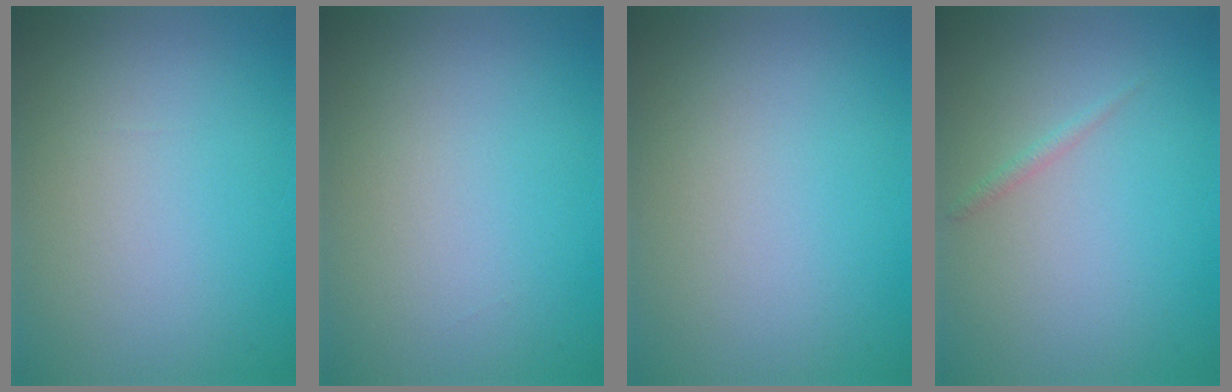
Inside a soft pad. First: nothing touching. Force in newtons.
{"total": 0.0}
{"total": 0.0}
{"total": 0.7, "press": 0.7, "slide": 0.0}